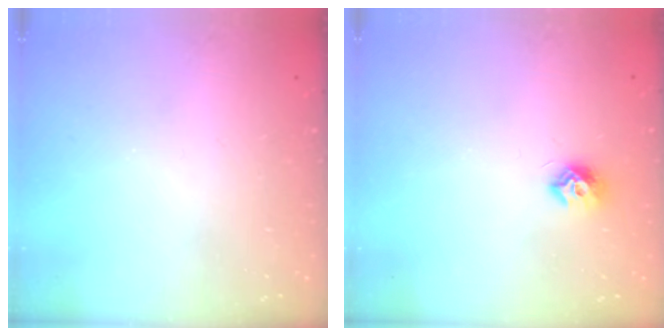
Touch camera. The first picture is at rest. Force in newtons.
{"total": 7.3, "press": 7.2, "slide": 0.3}